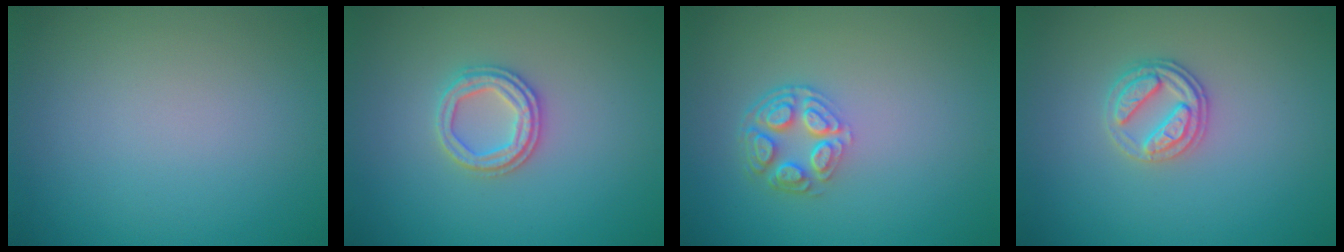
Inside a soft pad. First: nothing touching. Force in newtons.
{"total": 2.6, "press": 2.5, "slide": 0.7}
{"total": 3.9, "press": 2.9, "slide": 2.5}
{"total": 2.7, "press": 2.6, "slide": 0.8}